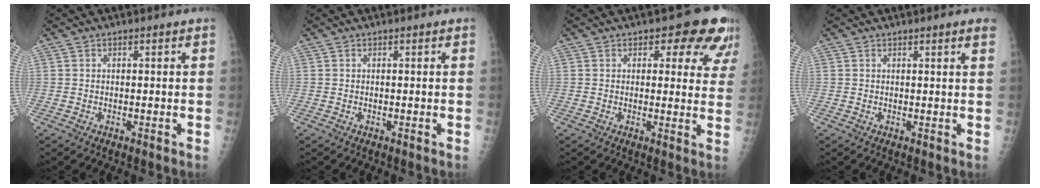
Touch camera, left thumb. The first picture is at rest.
{"total": 0.0}
{"total": 10.0, "force": [6.3, 4.8, 6.0], "torque": [-0.020, -0.029, 0.061]}
{"total": 2.2, "force": [1.6, -0.2, 1.5], "torque": [-0.019, -0.002, 0.019]}